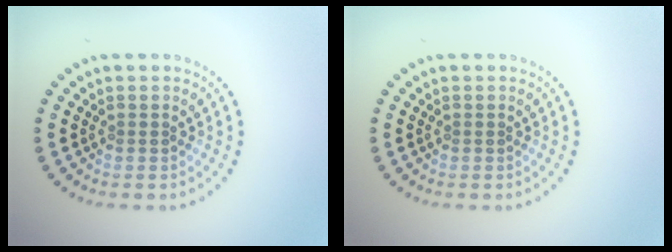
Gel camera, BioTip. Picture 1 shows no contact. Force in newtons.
{"total": 0.0}